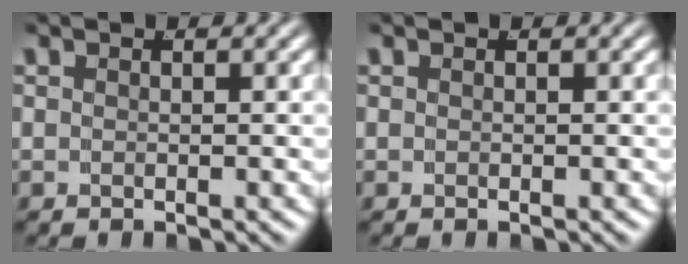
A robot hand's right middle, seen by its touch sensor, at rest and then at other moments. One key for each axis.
{"total": 0.0}